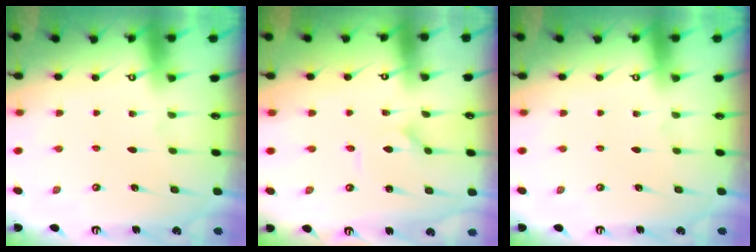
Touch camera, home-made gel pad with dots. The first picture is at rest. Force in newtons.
{"total": 2.9, "press": 2.9, "slide": 0.3}
{"total": 0.0}